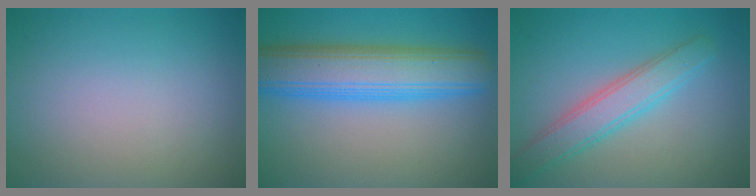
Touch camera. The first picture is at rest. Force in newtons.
{"total": 8.3, "press": 8.3, "slide": 0.2}
{"total": 3.9, "press": 3.9, "slide": 0.1}